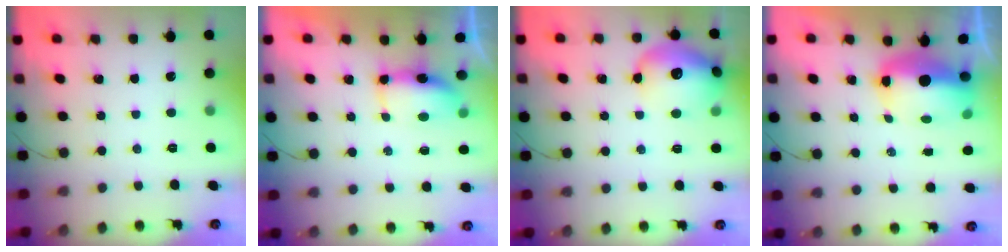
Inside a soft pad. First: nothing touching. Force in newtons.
{"total": 7.5, "press": 6.8, "slide": 3.2}
{"total": 16.0, "press": 15.9, "slide": 1.8}
{"total": 9.6, "press": 9.4, "slide": 2.2}